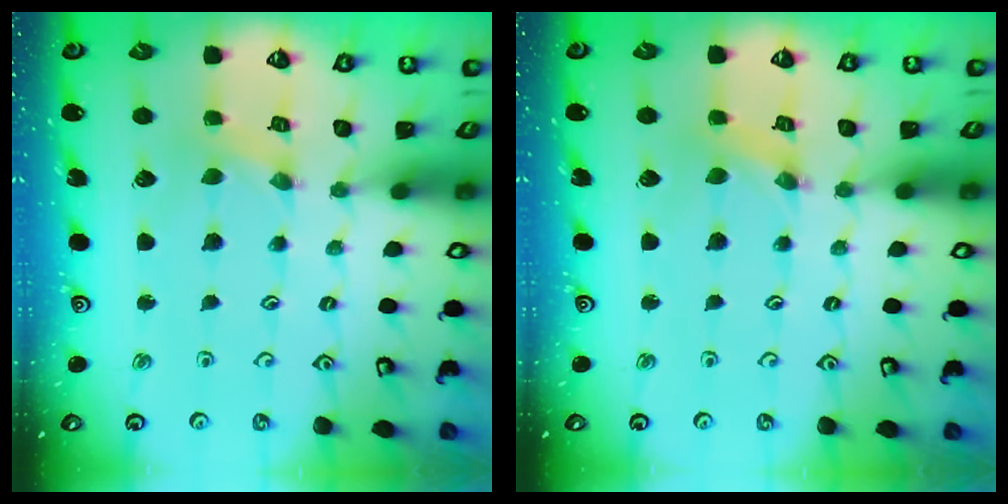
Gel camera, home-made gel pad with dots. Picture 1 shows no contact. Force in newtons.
{"total": 0.0}